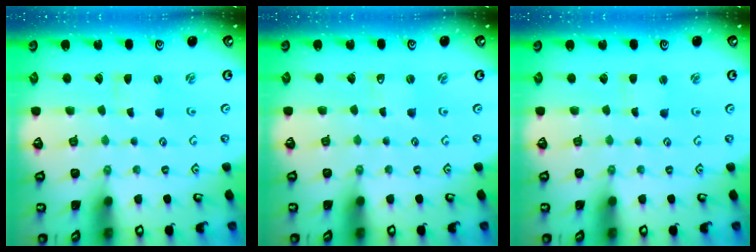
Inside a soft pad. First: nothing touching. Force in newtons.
{"total": 0.0}
{"total": 1.7, "press": 1.7, "slide": 0.1}